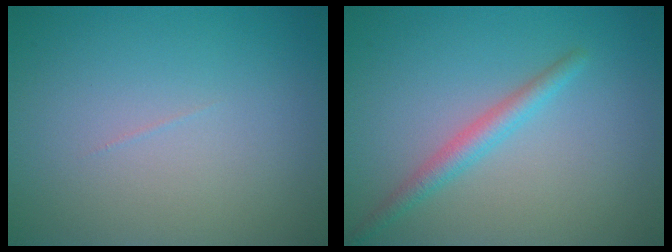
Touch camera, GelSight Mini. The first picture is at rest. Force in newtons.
{"total": 2.1, "press": 2.1, "slide": 0.0}